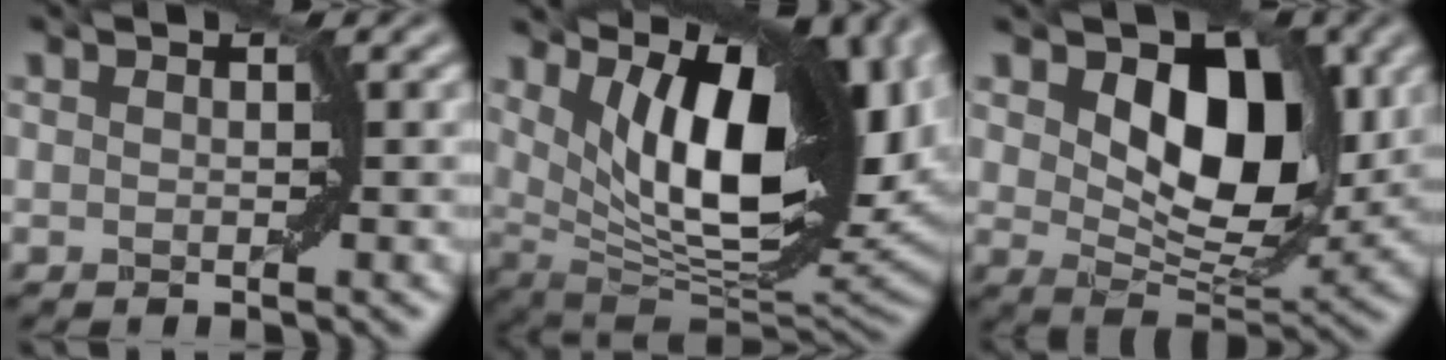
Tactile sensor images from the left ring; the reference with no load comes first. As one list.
[{"total": 16.7, "force": [5.6, 7.3, 14.0], "torque": [-0.197, 0.000, 0.098]}, {"total": 9.1, "force": [2.7, 5.5, 6.7], "torque": [-0.108, -0.011, 0.045]}]